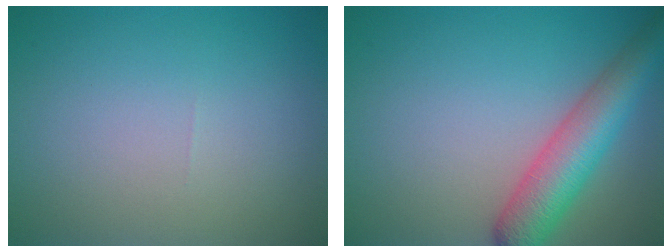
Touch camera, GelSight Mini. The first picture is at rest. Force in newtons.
{"total": 6.2, "press": 6.2, "slide": 0.3}